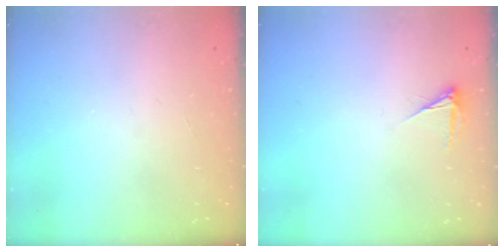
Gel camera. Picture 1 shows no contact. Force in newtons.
{"total": 3.4, "press": 3.4, "slide": 0.5}